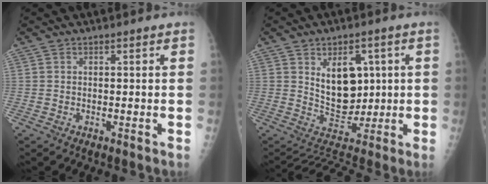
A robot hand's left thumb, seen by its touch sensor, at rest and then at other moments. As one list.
[{"total": 9.4, "force": [1.3, 6.8, 6.3], "torque": [-0.054, -0.008, 0.036]}]